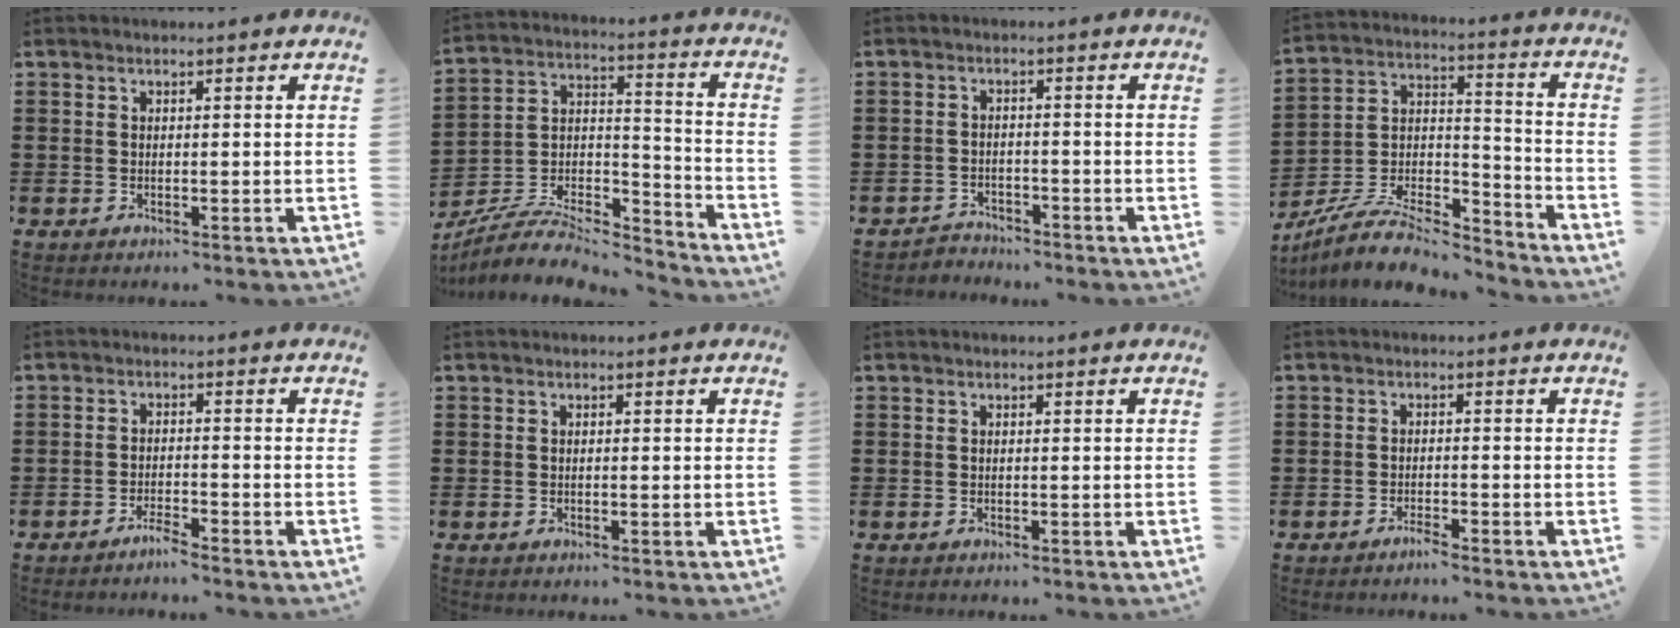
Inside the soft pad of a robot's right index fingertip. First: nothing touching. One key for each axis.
{"total": 7.8, "fx": -7.0, "fy": 2.0, "fz": 2.9, "tx": -0.054, "ty": 0.005, "tz": -0.138}
{"total": 2.4, "fx": -2.3, "fy": 0.5, "fz": -0.2, "tx": -0.005, "ty": 0.002, "tz": -0.052}
{"total": 8.8, "fx": -8.0, "fy": 2.0, "fz": 3.1, "tx": -0.061, "ty": 0.012, "tz": -0.158}
{"total": 2.0, "fx": -1.9, "fy": -0.1, "fz": 0.6, "tx": -0.013, "ty": 0.000, "tz": -0.036}
{"total": 0.0}
{"total": 0.0}
{"total": 1.4, "fx": -1.3, "fy": 0.0, "fz": 0.4, "tx": -0.011, "ty": -0.002, "tz": -0.023}